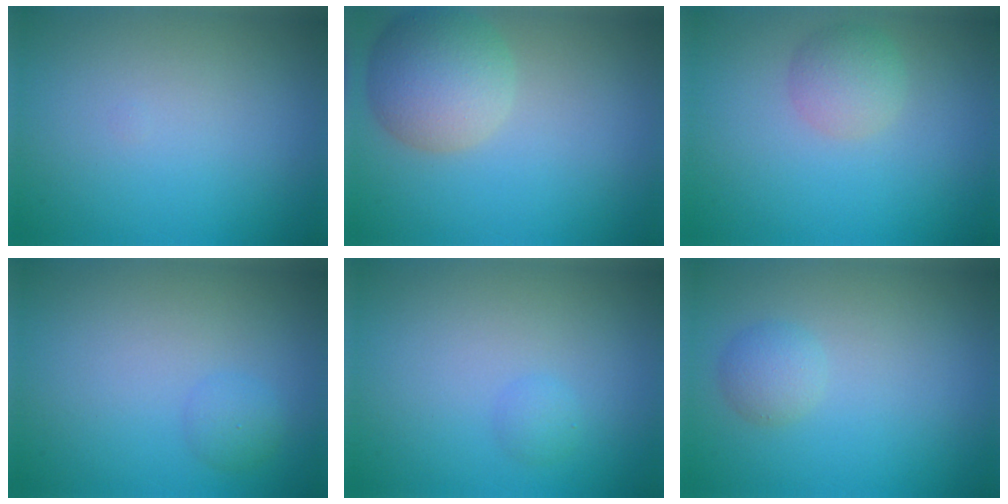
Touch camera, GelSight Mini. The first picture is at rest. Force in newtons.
{"total": 5.4, "press": 5.4, "slide": 0.5}
{"total": 2.3, "press": 2.3, "slide": 0.2}
{"total": 1.4, "press": 1.4, "slide": 0.1}
{"total": 0.9, "press": 0.9, "slide": 0.1}
{"total": 1.6, "press": 1.6, "slide": 0.1}